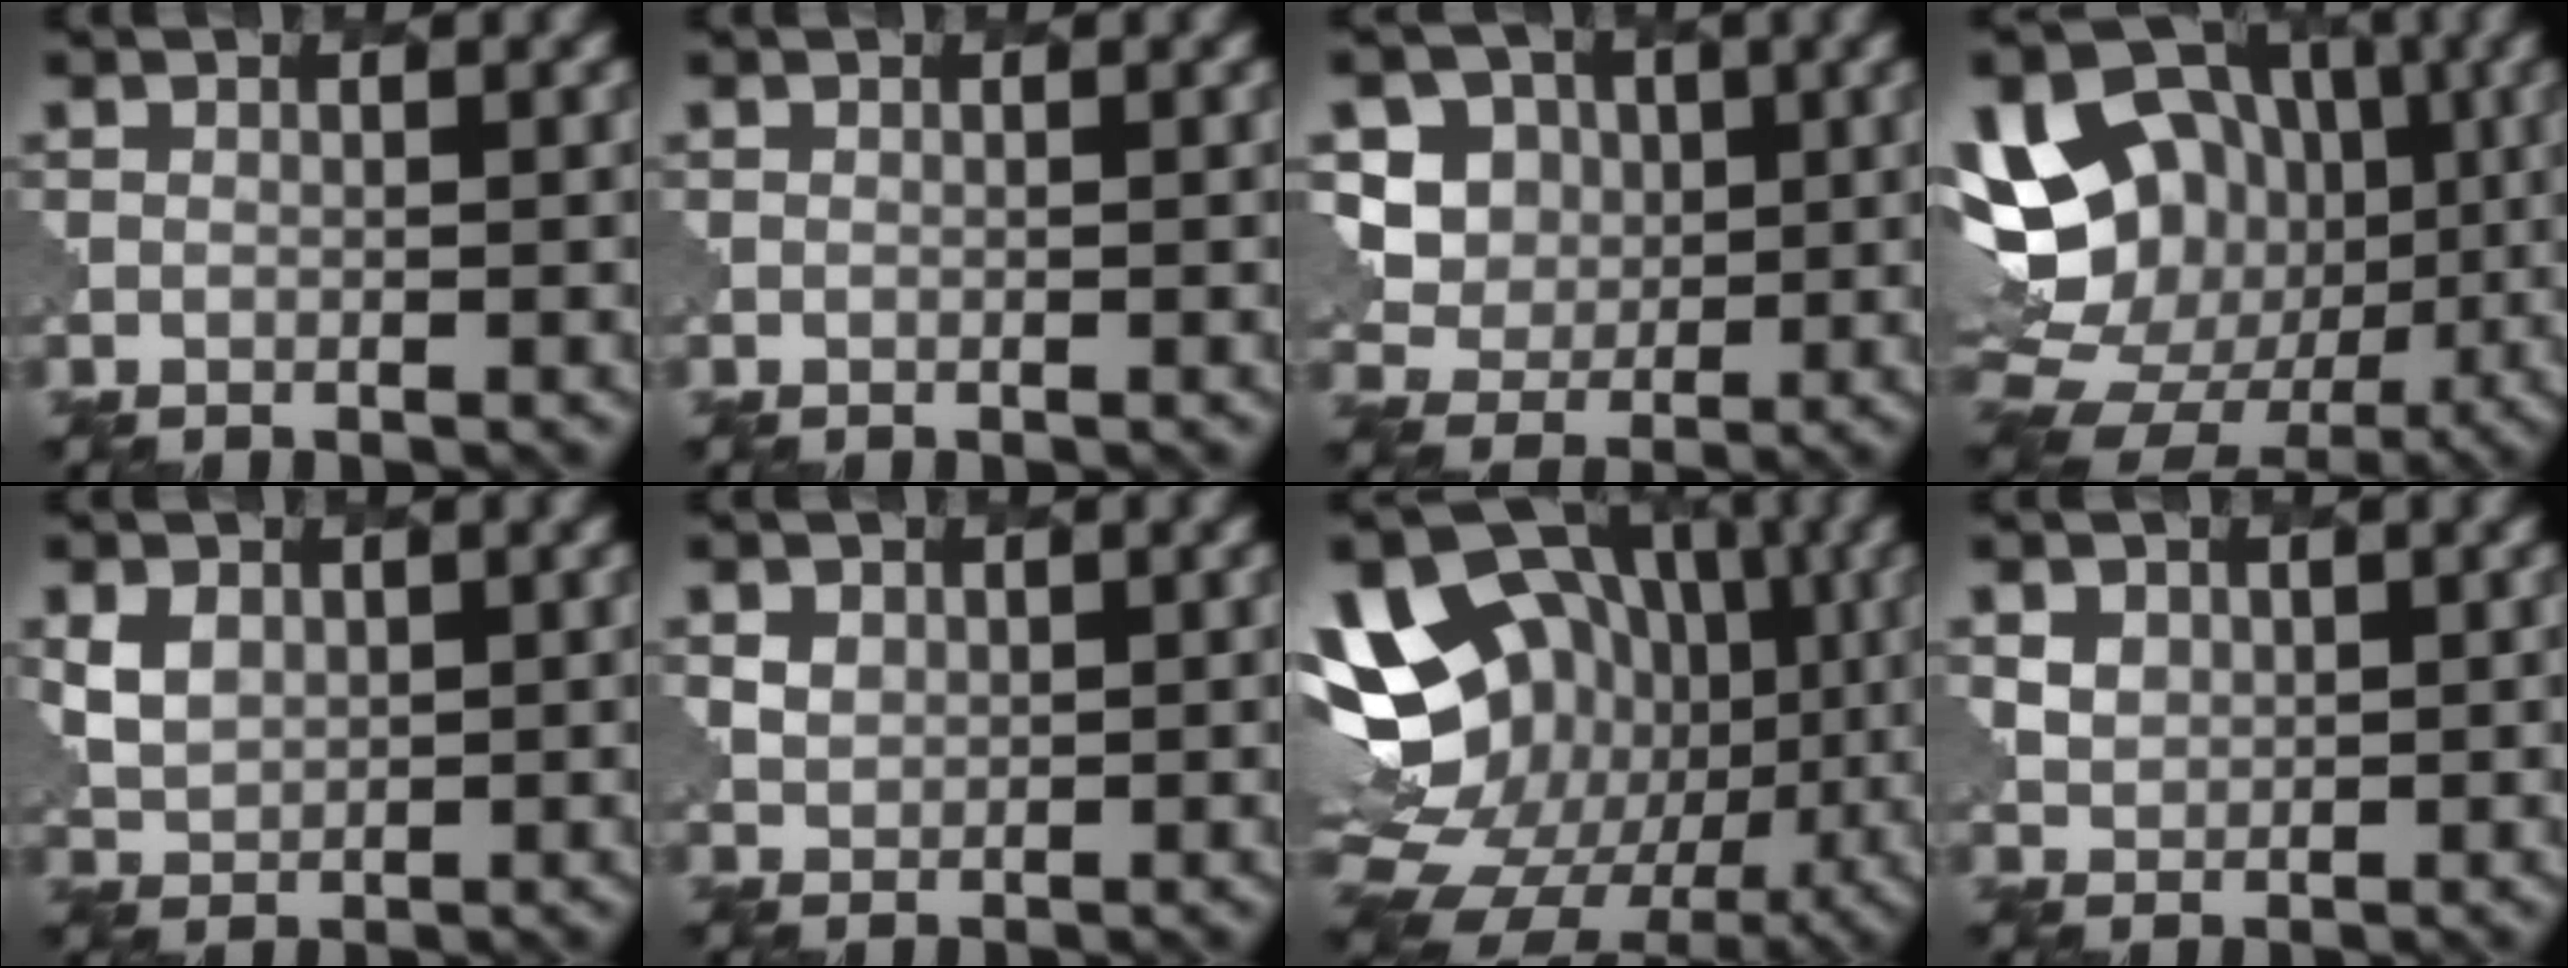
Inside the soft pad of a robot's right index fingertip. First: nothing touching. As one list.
[{"total": 0.0}, {"total": 6.6, "force": [2.3, 5.7, 2.3], "torque": [-0.049, 0.006, 0.033]}, {"total": 18.3, "force": [2.6, 15.6, 9.3], "torque": [-0.198, 0.034, 0.040]}, {"total": 2.8, "force": [1.2, 2.2, 1.3], "torque": [-0.034, -0.001, 0.023]}, {"total": 1.8, "force": [1.1, 1.4, 0.3], "torque": [-0.008, -0.001, 0.019]}, {"total": 19.6, "force": [0.6, 16.0, 11.2], "torque": [-0.199, 0.037, 0.007]}, {"total": 2.9, "force": [1.7, 2.2, 0.9], "torque": [-0.027, 0.010, 0.030]}]